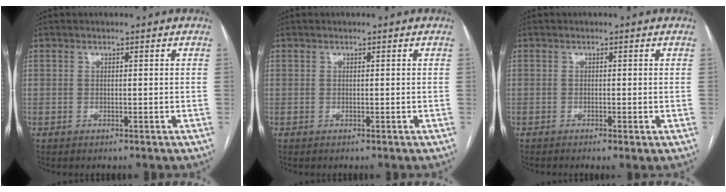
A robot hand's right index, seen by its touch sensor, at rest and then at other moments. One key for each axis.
{"total": 0.0}
{"total": 1.2, "fx": -0.6, "fy": 0.0, "fz": 1.1, "tx": -0.018, "ty": -0.003, "tz": -0.009}